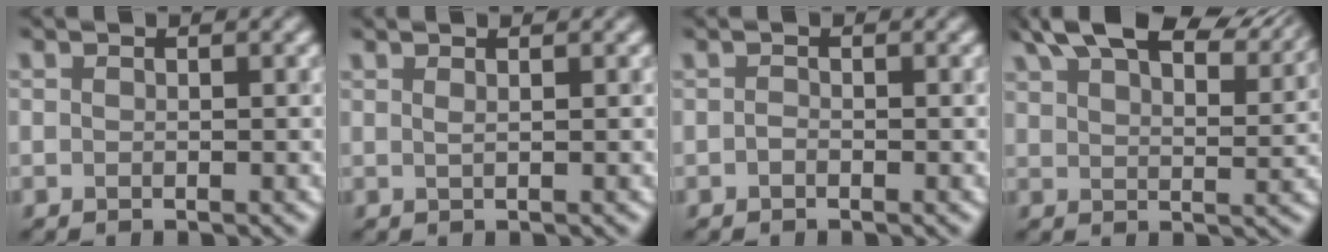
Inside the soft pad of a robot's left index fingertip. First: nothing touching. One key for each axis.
{"total": 0.6, "fx": 0.3, "fy": 0.1, "fz": 0.5, "tx": 0.001, "ty": 0.005, "tz": 0.004}
{"total": 0.0}
{"total": 11.6, "fx": 8.9, "fy": 3.8, "fz": 6.5, "tx": -0.095, "ty": 0.034, "tz": 0.124}